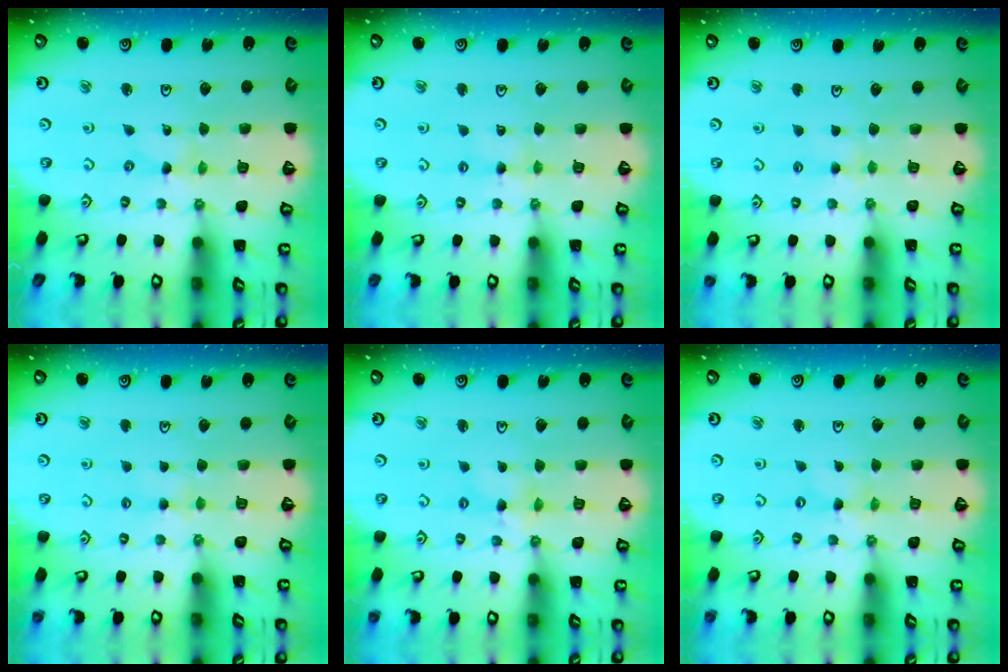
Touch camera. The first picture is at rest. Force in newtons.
{"total": 3.3, "press": 3.3, "slide": 0.4}
{"total": 3.0, "press": 3.0, "slide": 0.4}
{"total": 2.9, "press": 2.9, "slide": 0.4}
{"total": 3.2, "press": 3.2, "slide": 0.4}
{"total": 0.0}